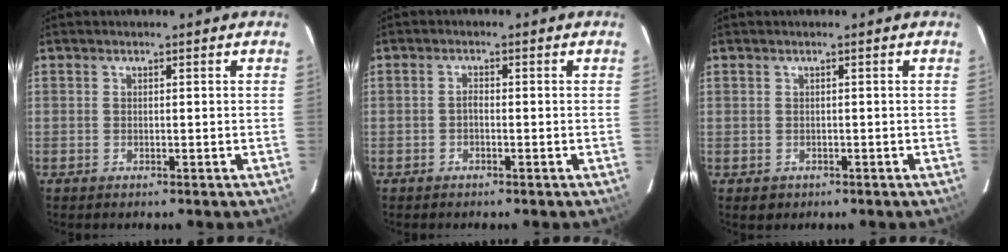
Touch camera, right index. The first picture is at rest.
{"total": 1.0, "force": [-0.6, 0.5, 0.7], "torque": [-0.013, 0.006, -0.012]}
{"total": 1.7, "force": [-0.4, 1.7, 0.2], "torque": [-0.002, 0.000, 0.000]}